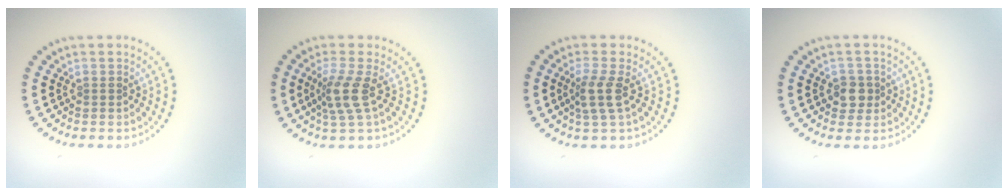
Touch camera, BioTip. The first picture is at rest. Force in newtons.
{"total": 2.9, "press": 2.2, "slide": 1.9}
{"total": 2.5, "press": 2.0, "slide": 1.5}
{"total": 2.0, "press": 1.8, "slide": 0.8}